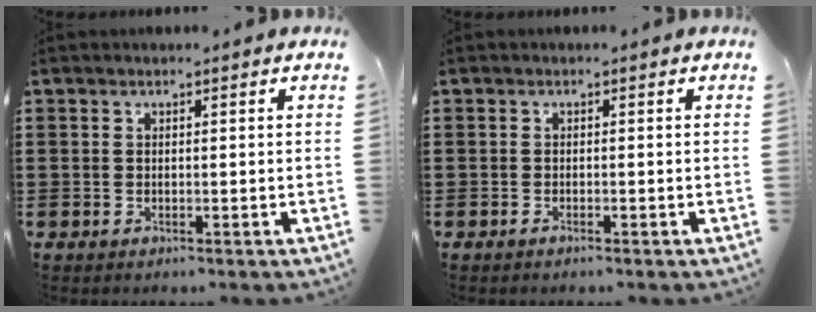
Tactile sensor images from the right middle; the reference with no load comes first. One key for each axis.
{"total": 0.7, "fx": -0.5, "fy": 0.1, "fz": 0.4, "tx": -0.010, "ty": -0.003, "tz": -0.010}